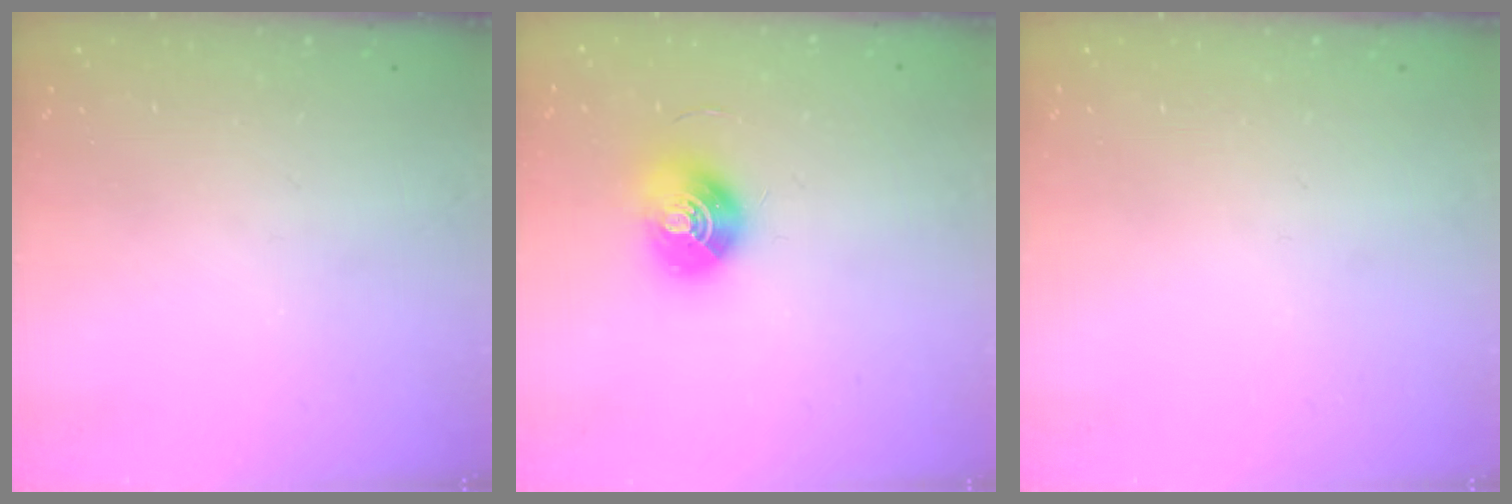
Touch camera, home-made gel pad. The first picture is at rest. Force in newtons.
{"total": 10.3, "press": 10.3, "slide": 0.5}
{"total": 0.0}